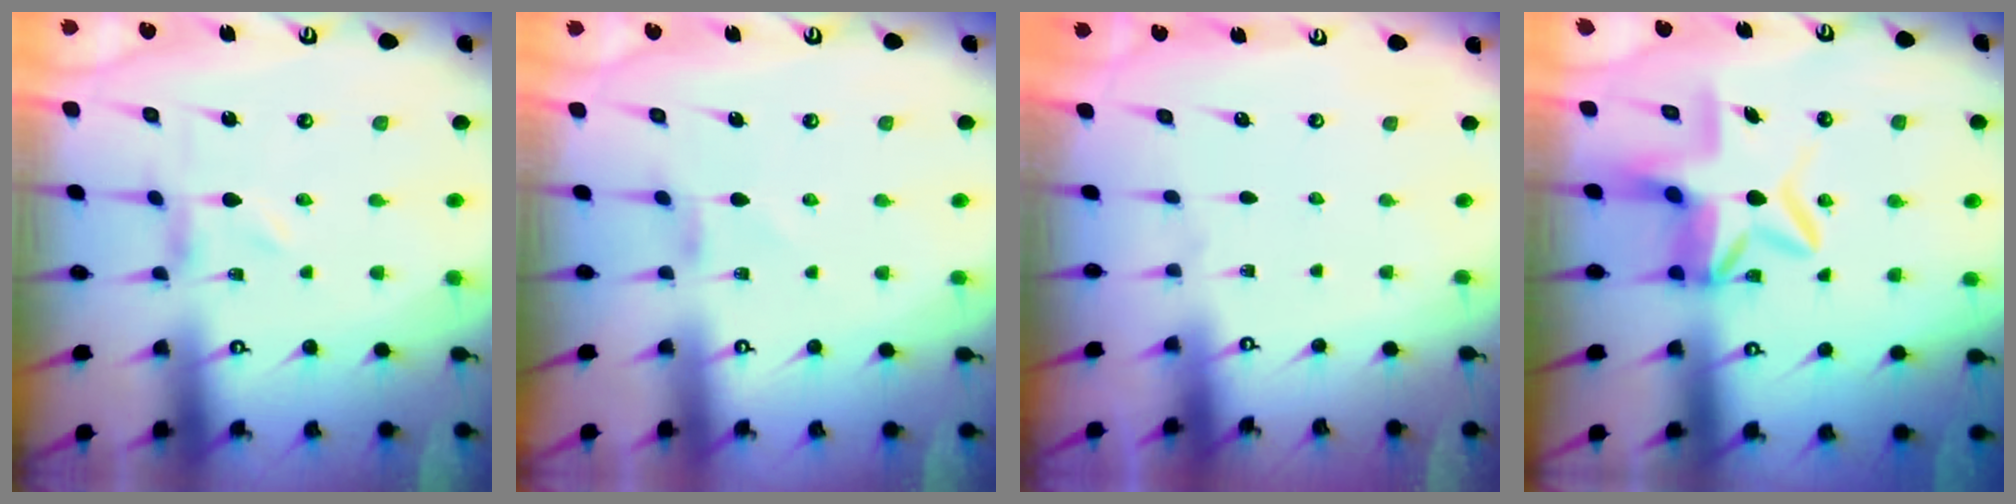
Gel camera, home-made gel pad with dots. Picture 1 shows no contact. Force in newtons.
{"total": 2.6, "press": 2.6, "slide": 0.3}
{"total": 0.0}
{"total": 9.8, "press": 9.7, "slide": 1.9}